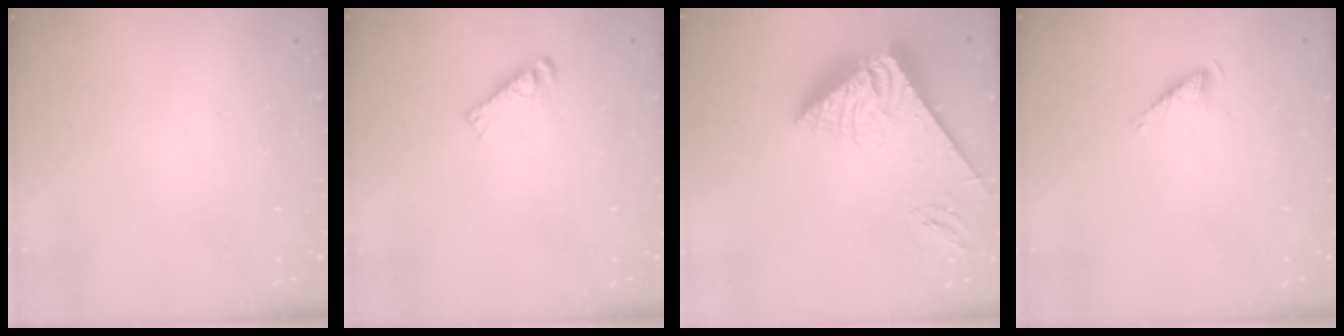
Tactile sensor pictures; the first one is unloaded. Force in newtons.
{"total": 4.7, "press": 4.7, "slide": 0.6}
{"total": 12.9, "press": 12.8, "slide": 1.3}
{"total": 3.0, "press": 3.0, "slide": 0.4}